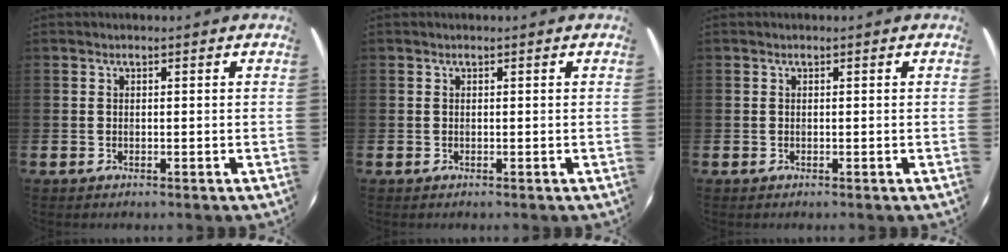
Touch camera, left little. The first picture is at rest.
{"total": 0.0}
{"total": 0.0}